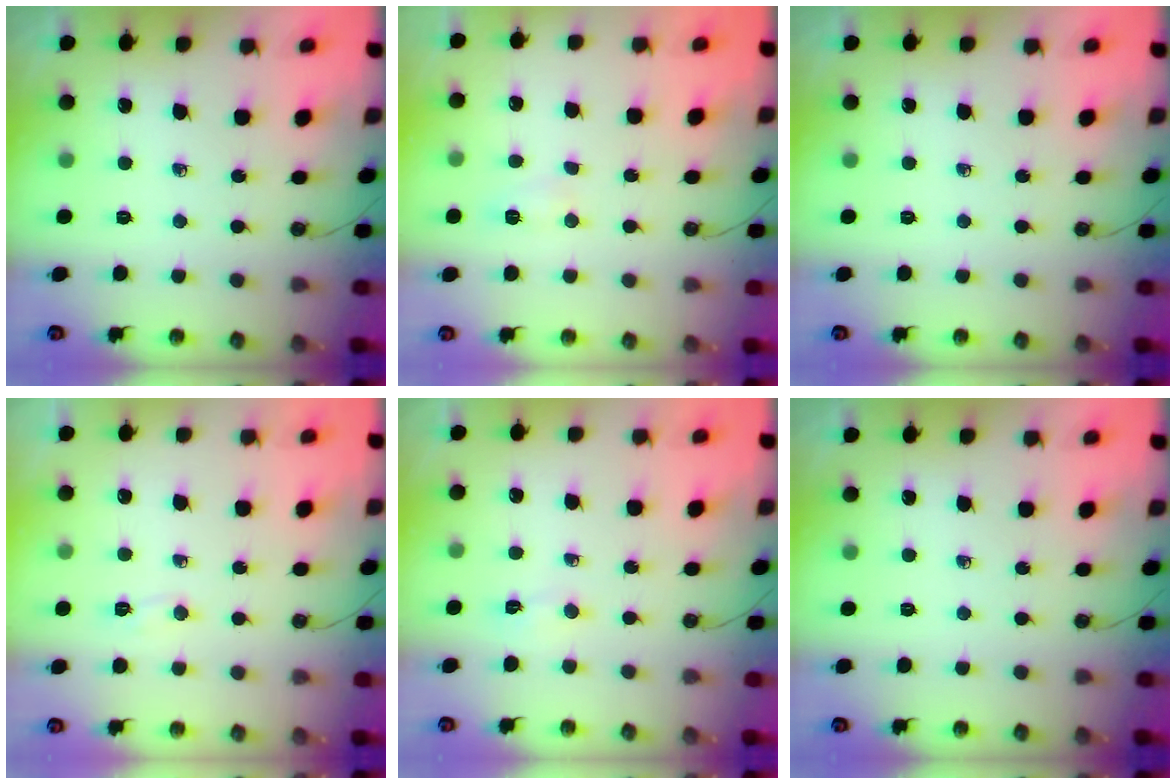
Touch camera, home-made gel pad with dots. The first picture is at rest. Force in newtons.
{"total": 5.8, "press": 5.8, "slide": 0.6}
{"total": 0.0}
{"total": 9.4, "press": 3.9, "slide": 8.6}
{"total": 2.8, "press": 2.7, "slide": 0.5}
{"total": 0.0}